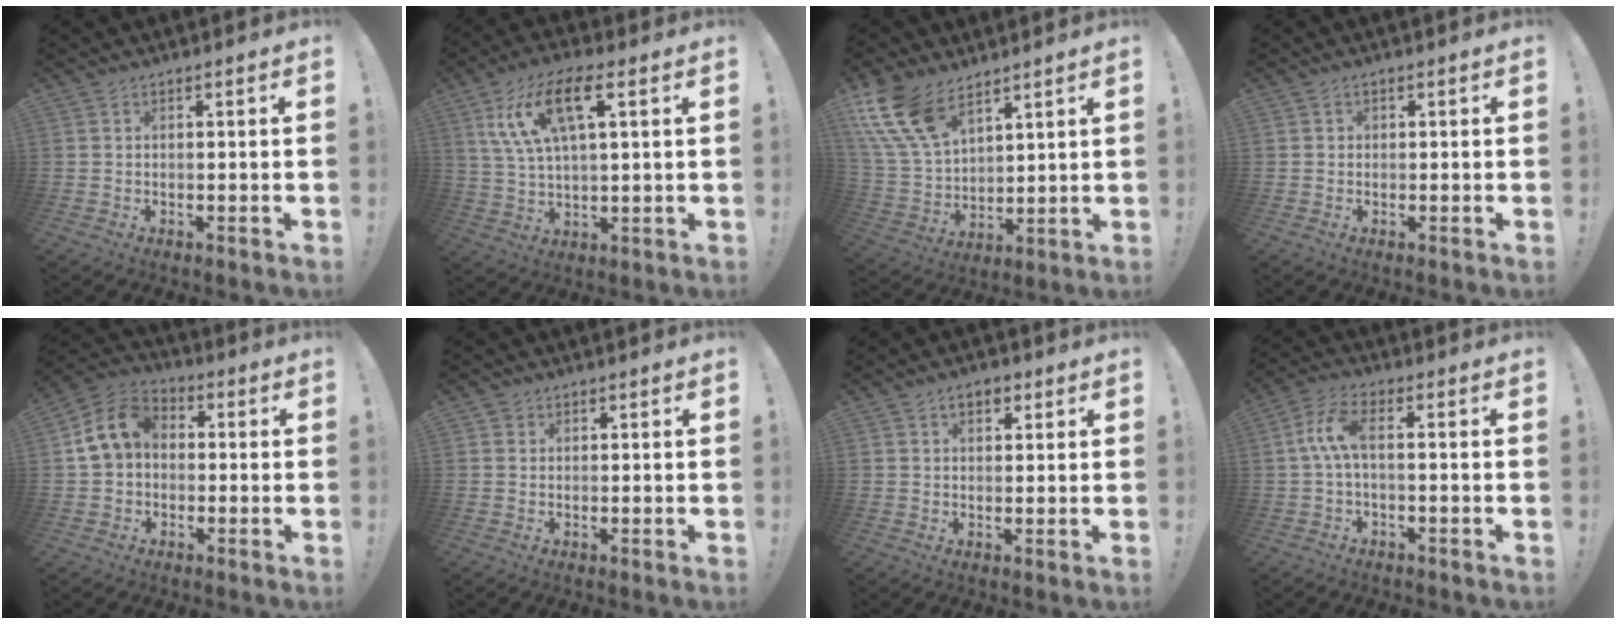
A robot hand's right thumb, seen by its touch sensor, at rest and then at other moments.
{"total": 14.1, "force": [6.1, 5.3, 11.5], "torque": [-0.219, -0.001, 0.109]}
{"total": 16.2, "force": [10.4, 8.7, 8.8], "torque": [-0.200, -0.062, 0.196]}
{"total": 0.9, "force": [0.0, 0.9, 0.2], "torque": [-0.002, 0.002, 0.000]}
{"total": 10.8, "force": [1.2, 8.1, 7.1], "torque": [-0.133, 0.014, 0.025]}
{"total": 1.0, "force": [0.6, 0.8, 0.0], "torque": [-0.005, 0.002, 0.012]}
{"total": 4.2, "force": [1.8, 2.6, 2.7], "torque": [-0.041, 0.006, 0.031]}
{"total": 7.7, "force": [0.0, 2.7, 7.3], "torque": [-0.139, 0.005, 0.000]}